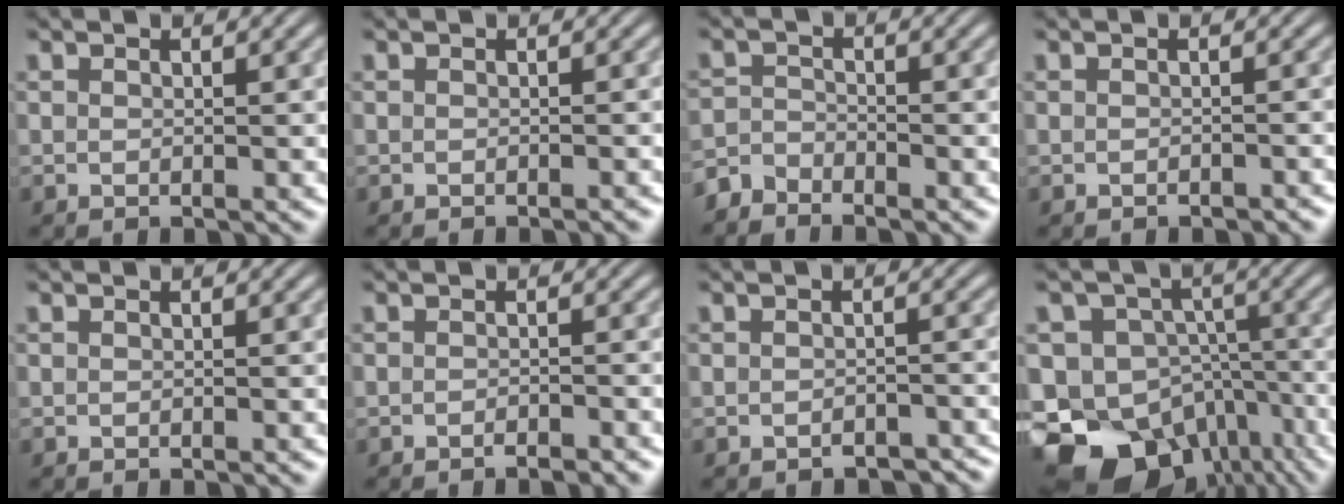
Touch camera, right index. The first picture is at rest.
{"total": 0.7, "force": [-0.7, -0.2, 0.2], "torque": [-0.003, 0.002, -0.011]}
{"total": 2.9, "force": [-2.6, 1.1, 0.1], "torque": [-0.004, -0.011, -0.049]}
{"total": 1.2, "force": [-1.2, 0.0, 0.2], "torque": [-0.007, -0.004, -0.015]}
{"total": 0.0}
{"total": 1.5, "force": [-1.5, 0.0, 0.4], "torque": [-0.006, 0.000, -0.025]}
{"total": 2.3, "force": [-2.2, 0.5, 0.3], "torque": [-0.006, -0.006, -0.032]}
{"total": 20.3, "force": [-8.3, 16.5, 8.5], "torque": [-0.204, -0.106, -0.114]}